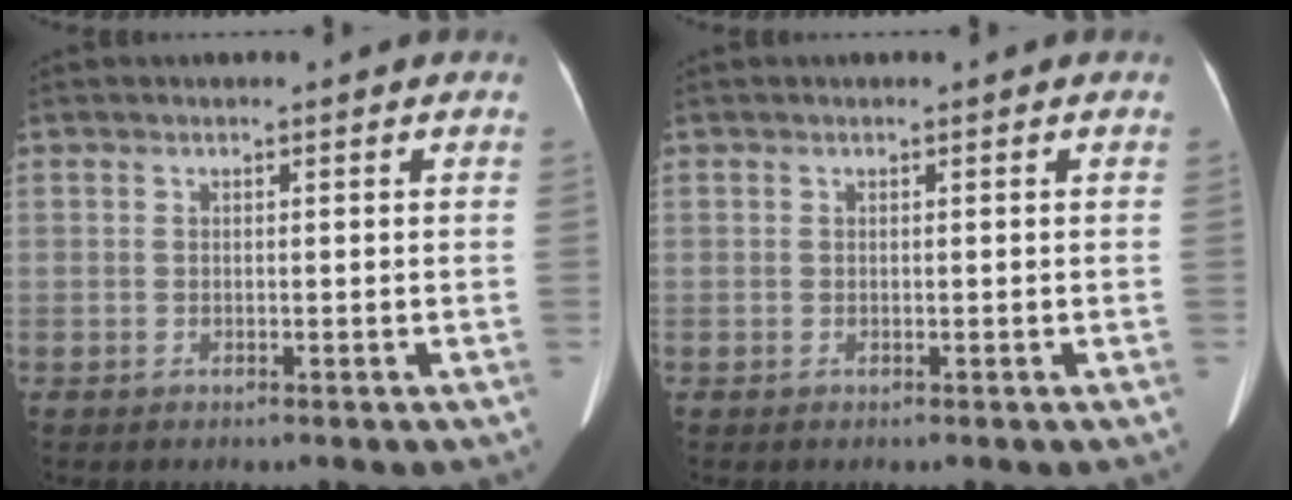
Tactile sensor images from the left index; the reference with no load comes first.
{"total": 0.0}